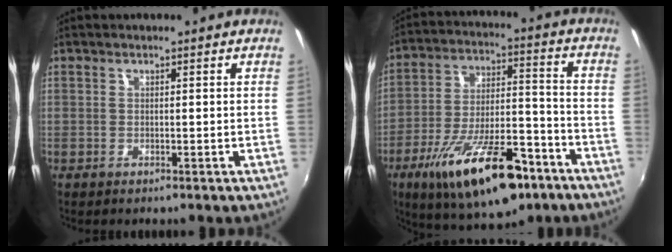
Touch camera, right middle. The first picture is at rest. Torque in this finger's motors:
{"motor_torque": [1.23, -0.91, 0.51, 0.21]}